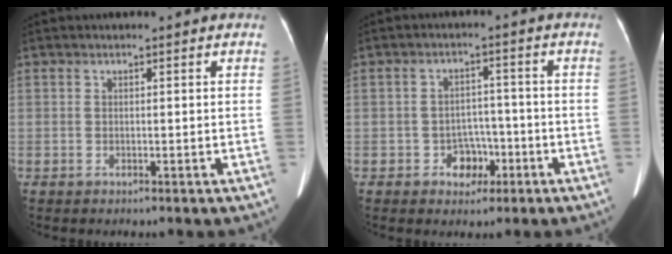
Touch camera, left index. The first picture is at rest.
{"total": 4.4, "force": [-2.2, 3.2, 2.0], "torque": [-0.030, 0.012, -0.028]}